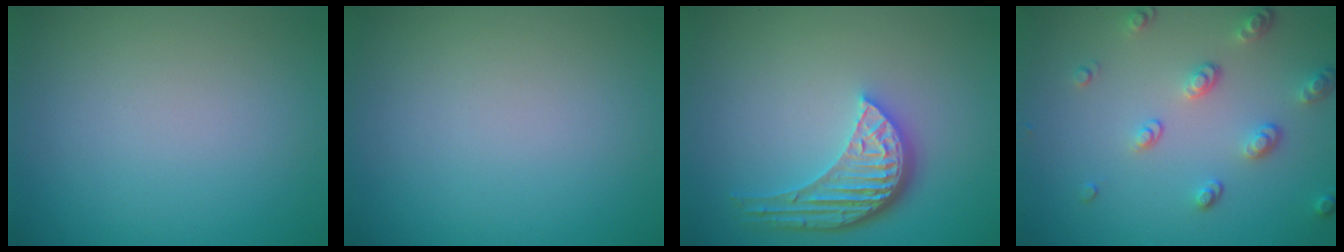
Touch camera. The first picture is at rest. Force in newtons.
{"total": 0.0}
{"total": 5.3, "press": 3.9, "slide": 3.5}
{"total": 3.3, "press": 2.6, "slide": 2.1}